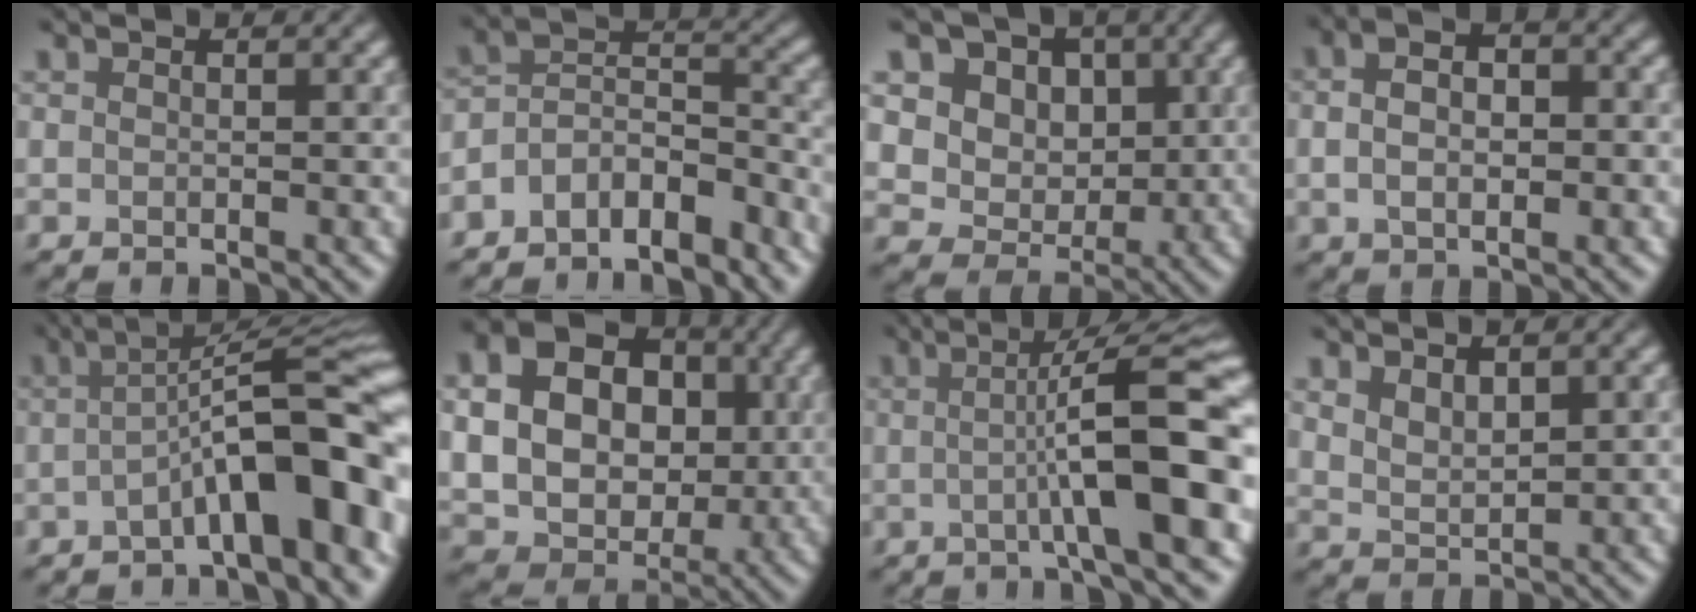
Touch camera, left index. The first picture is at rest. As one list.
[{"total": 6.5, "force": [-4.5, 3.0, 3.5], "torque": [-0.049, 0.007, -0.087]}, {"total": 11.5, "force": [4.9, 8.8, 5.5], "torque": [-0.101, 0.008, 0.079]}, {"total": 5.5, "force": [0.2, 3.1, 4.6], "torque": [-0.071, 0.017, 0.000]}, {"total": 10.3, "force": [-2.8, 2.0, 9.8], "torque": [-0.127, 0.030, -0.050]}, {"total": 16.3, "force": [2.9, 13.2, 9.1], "torque": [-0.186, 0.027, 0.057]}, {"total": 10.6, "force": [-0.8, 1.6, 10.4], "torque": [-0.132, 0.020, -0.021]}, {"total": 2.3, "force": [1.5, 1.1, 1.4], "torque": [-0.031, -0.003, 0.036]}]